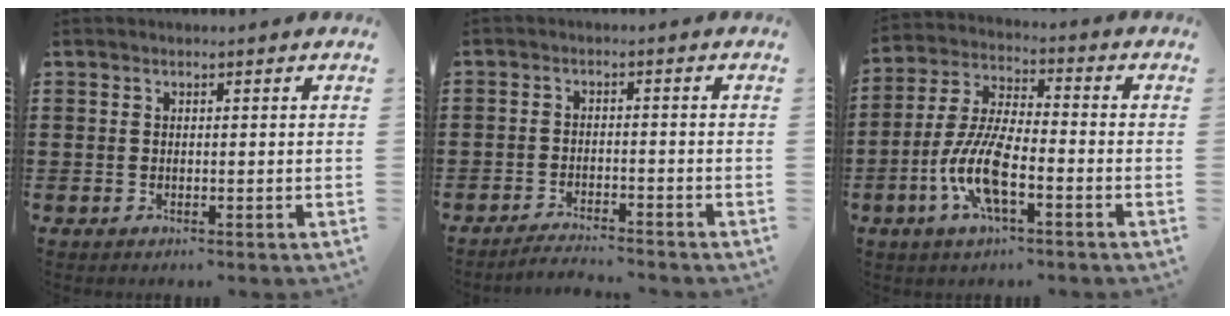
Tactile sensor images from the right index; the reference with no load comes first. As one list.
[{"total": 2.8, "force": [-2.8, -0.2, 0.0], "torque": [-0.006, 0.001, -0.059]}, {"total": 9.6, "force": [-3.6, 3.1, 8.4], "torque": [-0.199, -0.012, -0.074]}]